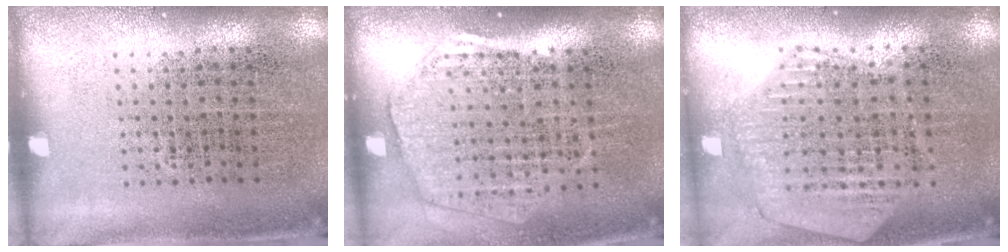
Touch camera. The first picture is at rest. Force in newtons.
{"total": 1.9, "press": 1.7, "slide": 0.8}
{"total": 1.2, "press": 1.2, "slide": 0.2}